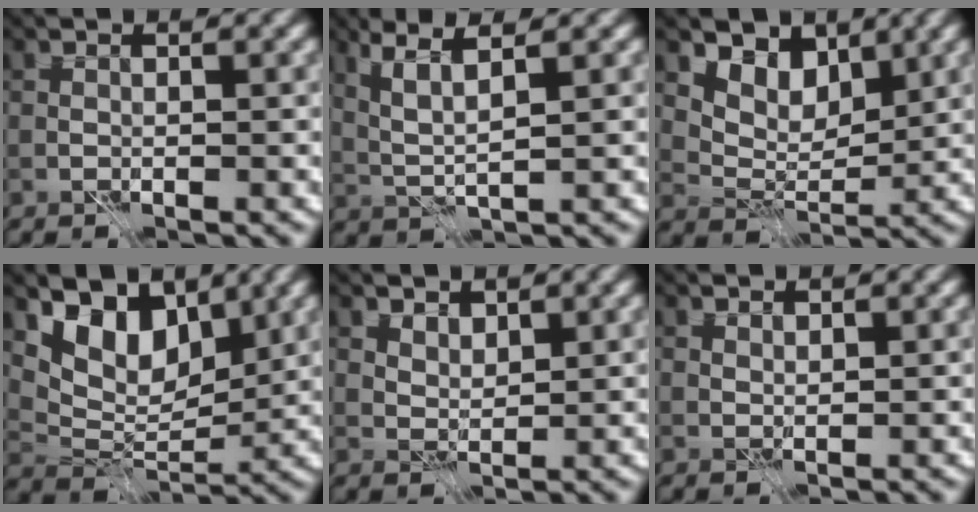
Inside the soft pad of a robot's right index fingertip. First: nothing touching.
{"total": 3.7, "force": [1.7, 0.7, 3.2], "torque": [-0.073, -0.001, 0.042]}
{"total": 4.7, "force": [3.0, 2.8, 2.1], "torque": [-0.046, -0.022, 0.063]}
{"total": 6.7, "force": [3.8, 3.9, 3.9], "torque": [-0.069, -0.011, 0.063]}
{"total": 2.4, "force": [1.7, 1.4, 1.0], "torque": [-0.025, -0.010, 0.044]}
{"total": 0.8, "force": [0.6, 0.4, 0.3], "torque": [-0.010, -0.001, 0.013]}